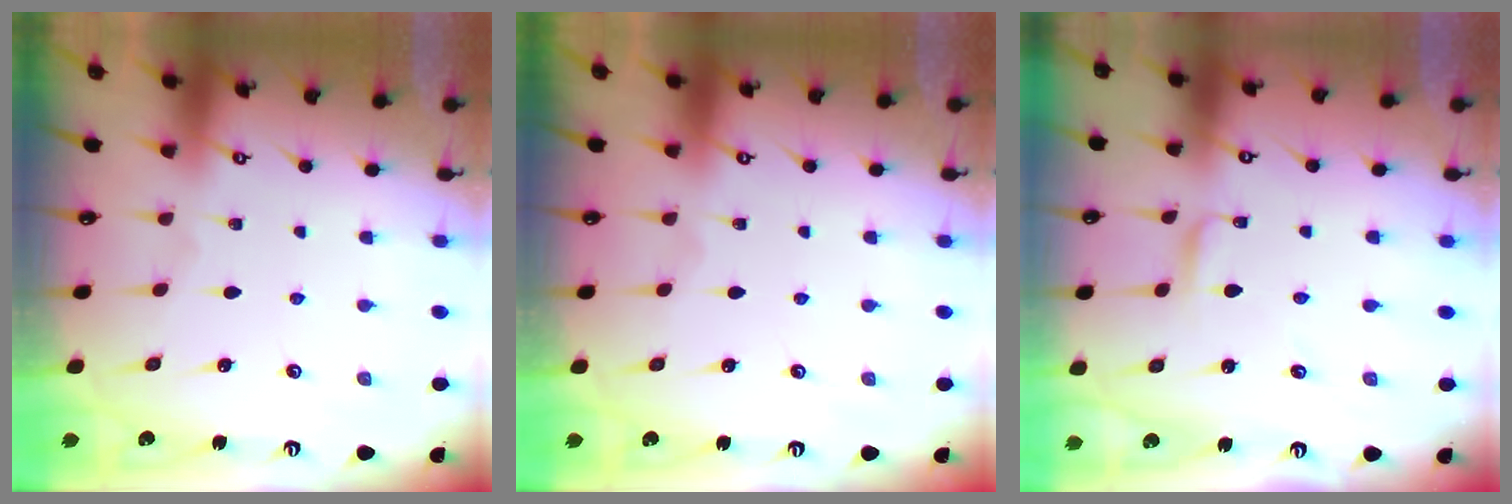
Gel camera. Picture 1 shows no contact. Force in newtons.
{"total": 0.0}
{"total": 1.9, "press": 1.9, "slide": 0.2}